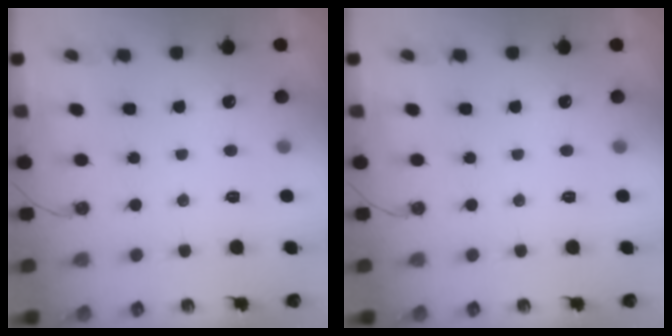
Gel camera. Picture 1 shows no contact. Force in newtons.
{"total": 0.0}